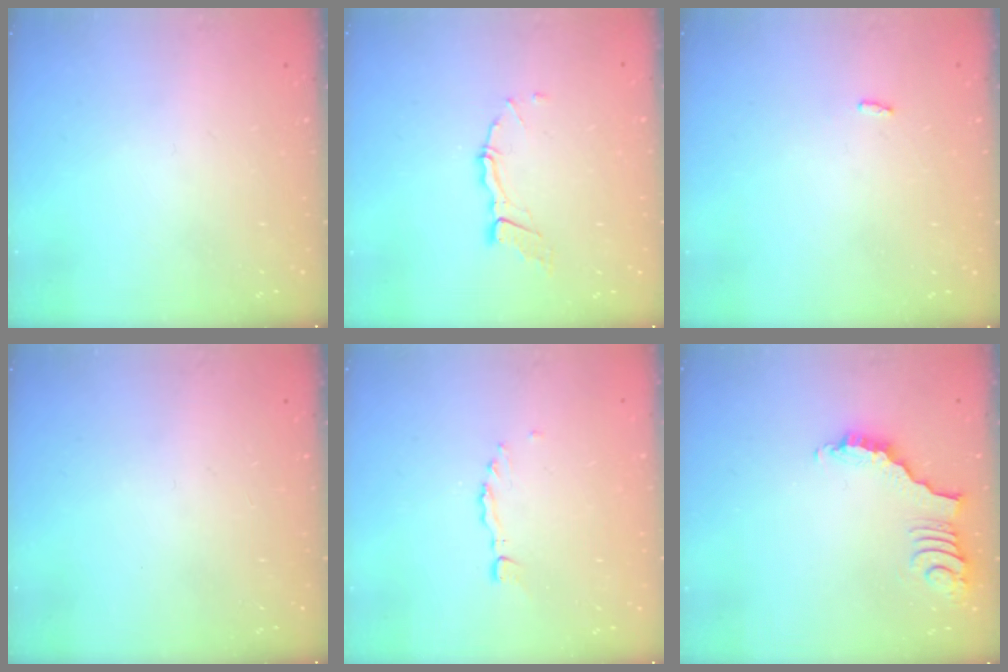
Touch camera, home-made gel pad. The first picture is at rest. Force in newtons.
{"total": 5.8, "press": 5.8, "slide": 0.1}
{"total": 2.9, "press": 2.9, "slide": 0.2}
{"total": 0.0}
{"total": 0.0}
{"total": 2.9, "press": 2.9, "slide": 0.6}